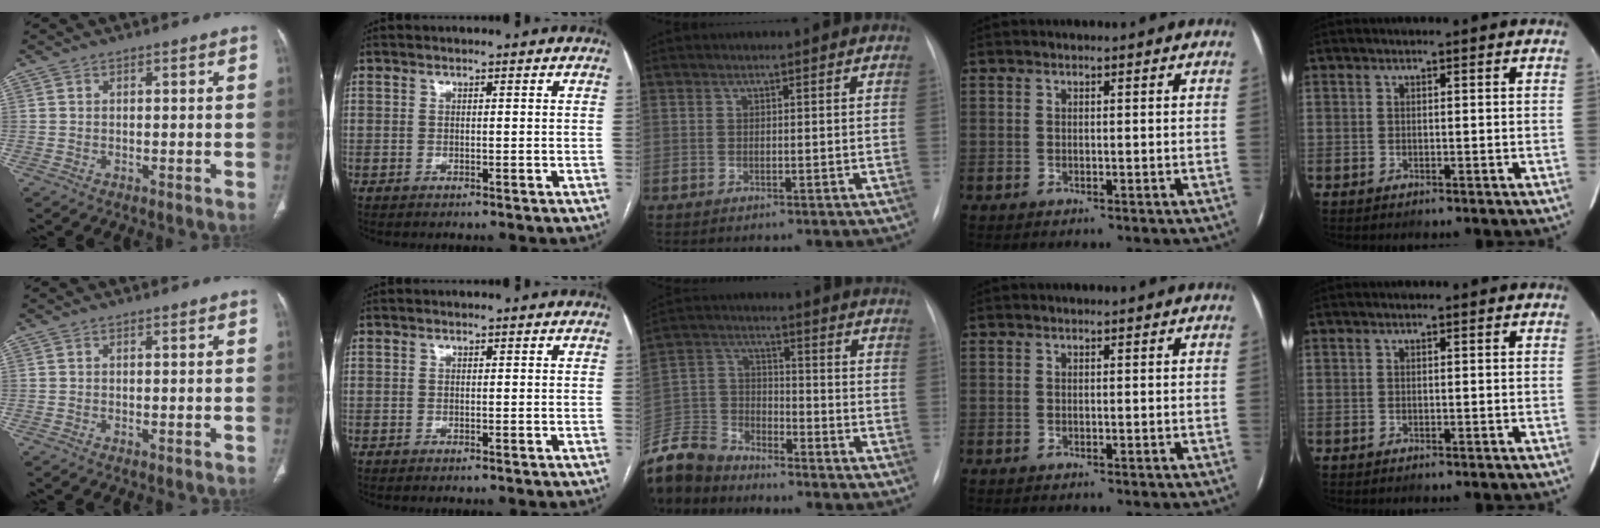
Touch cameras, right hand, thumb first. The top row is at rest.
{"middle": {"total": 12.0, "force": [-11.1, 3.8, 2.5], "torque": [-0.062, 0.004, -0.216]}}